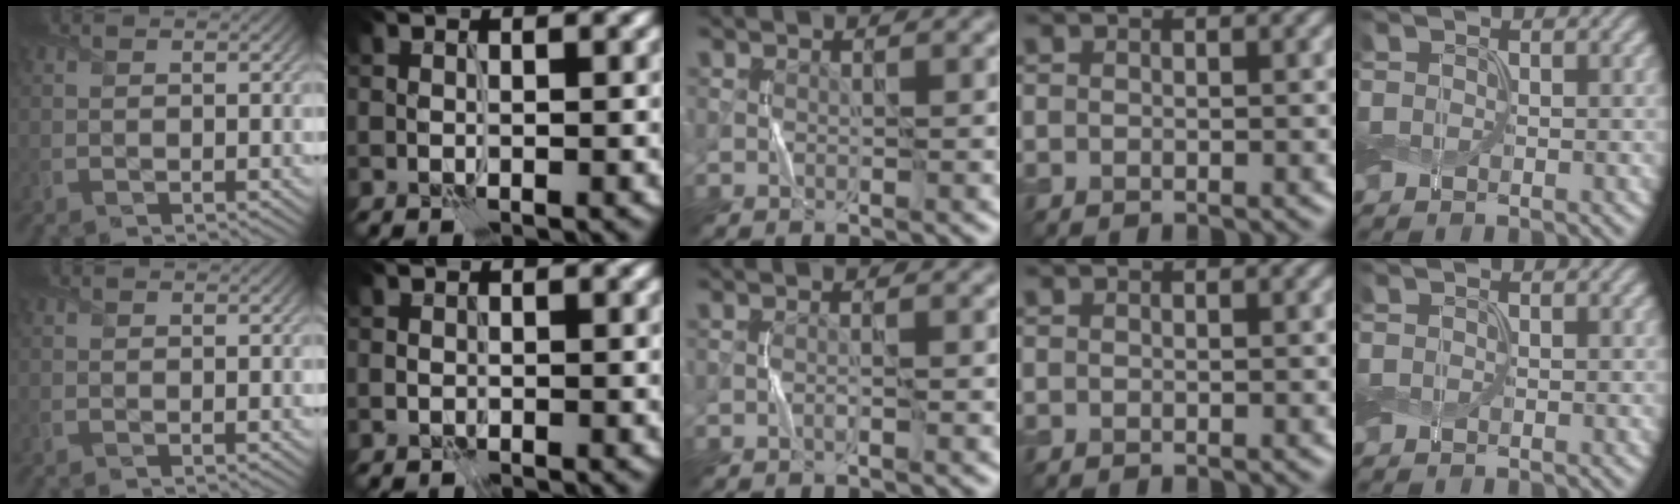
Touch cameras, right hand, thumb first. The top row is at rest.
{"thumb": {"total": 0.5, "force": [-0.1, 0.5, 0.1], "torque": [-0.001, -0.004, -0.002]}, "index": {"total": 0.7, "force": [0.1, 0.6, 0.2], "torque": [-0.005, -0.001, 0.004]}, "middle": {"total": 0.7, "force": [-0.5, 0.0, 0.5], "torque": [-0.011, 0.003, -0.010]}}